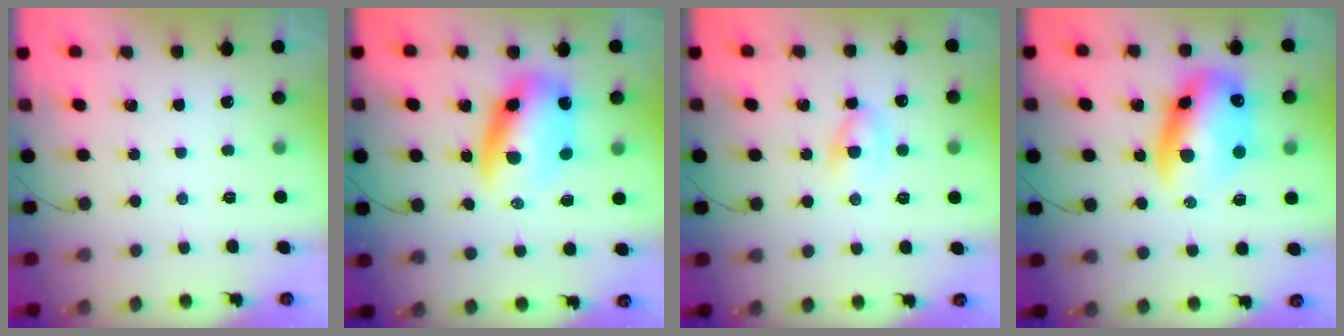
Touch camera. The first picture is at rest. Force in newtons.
{"total": 10.8, "press": 10.4, "slide": 2.7}
{"total": 4.6, "press": 4.5, "slide": 1.2}
{"total": 14.5, "press": 14.1, "slide": 3.5}